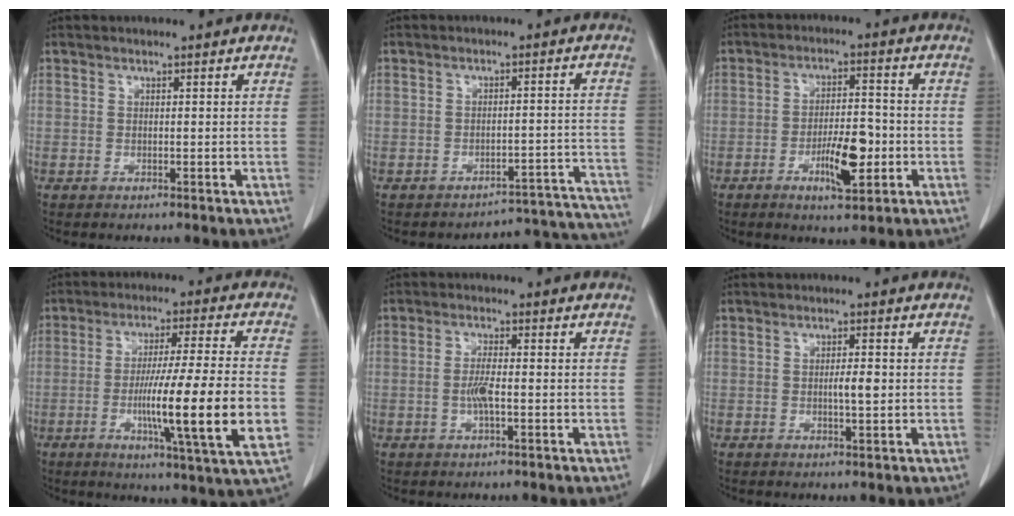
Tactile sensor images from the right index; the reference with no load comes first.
{"total": 12.2, "force": [-12.0, 2.1, -1.4], "torque": [0.048, 0.057, -0.136]}
{"total": 7.7, "force": [-2.6, 2.2, 6.9], "torque": [-0.121, 0.000, -0.040]}
{"total": 16.6, "force": [-3.3, -0.6, 16.3], "torque": [-0.264, -0.017, -0.058]}
{"total": 3.2, "force": [-0.7, 0.3, 3.1], "torque": [-0.069, -0.003, -0.014]}
{"total": 2.4, "force": [-0.1, 0.4, 2.3], "torque": [-0.042, 0.000, -0.003]}